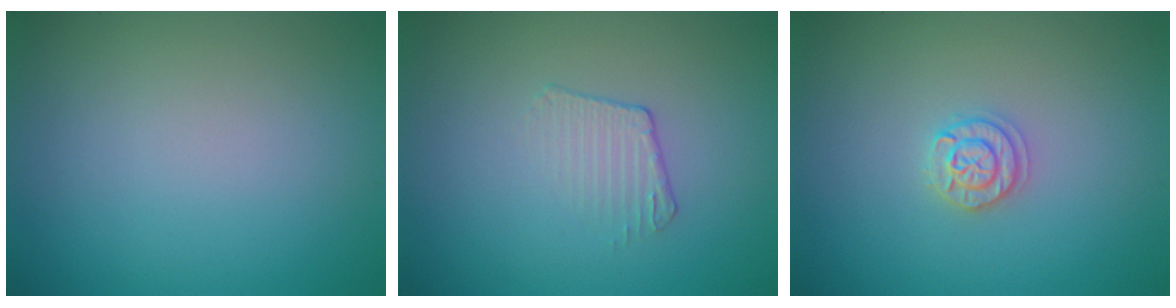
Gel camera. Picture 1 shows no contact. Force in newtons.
{"total": 1.5, "press": 0.7, "slide": 1.4}
{"total": 1.7, "press": 1.7, "slide": 0.2}